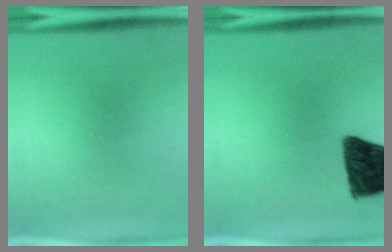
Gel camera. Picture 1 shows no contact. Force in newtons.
{"total": 12.5}